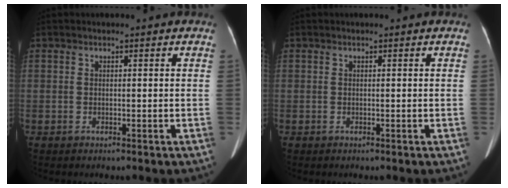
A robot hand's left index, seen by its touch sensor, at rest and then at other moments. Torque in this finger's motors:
{"motor_torque": [0.16, -0.02, -0.03, 0.00]}